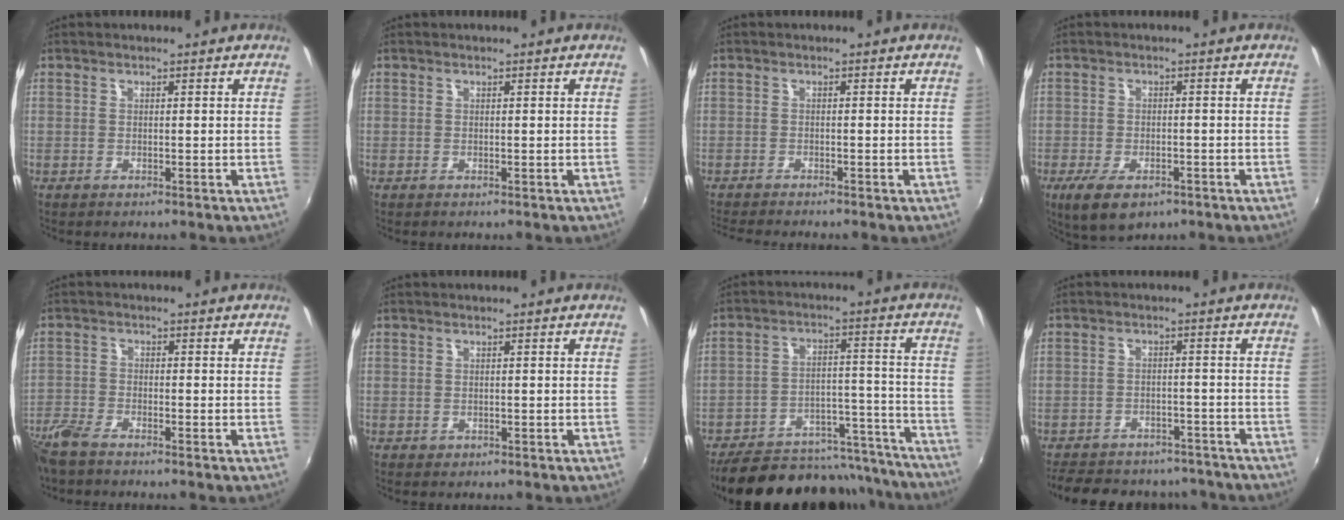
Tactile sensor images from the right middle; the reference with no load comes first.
{"total": 0.0}
{"total": 4.7, "force": [-4.4, 0.1, 1.8], "torque": [-0.043, -0.020, -0.076]}
{"total": 7.8, "force": [-4.6, 3.7, 5.1], "torque": [-0.115, -0.030, -0.077]}
{"total": 6.6, "force": [-5.6, 1.7, 3.1], "torque": [-0.086, -0.020, -0.115]}
{"total": 0.6, "force": [-0.3, 0.6, 0.1], "torque": [-0.001, -0.003, -0.003]}
{"total": 25.4, "force": [-22.1, 9.4, 8.2], "torque": [-0.153, 0.043, -0.277]}
{"total": 18.9, "force": [-16.0, 7.8, 6.4], "torque": [-0.148, 0.019, -0.202]}